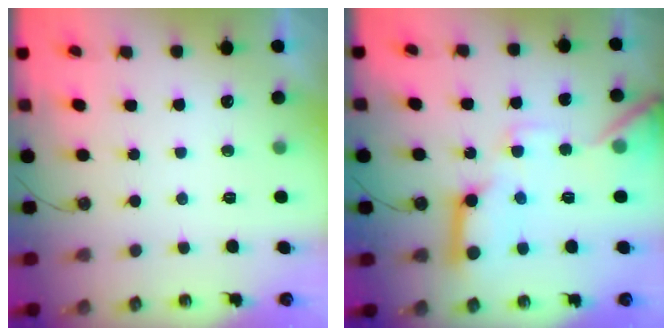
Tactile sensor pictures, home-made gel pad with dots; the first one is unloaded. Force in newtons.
{"total": 17.2, "press": 17.1, "slide": 2.1}